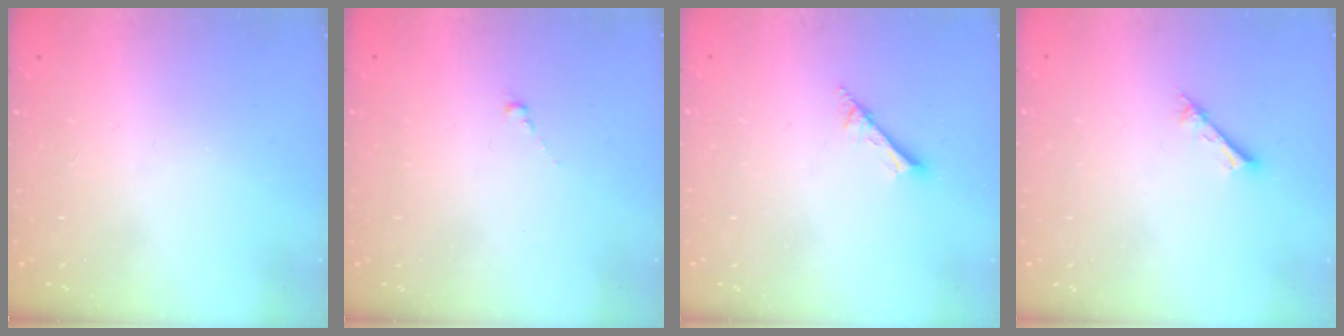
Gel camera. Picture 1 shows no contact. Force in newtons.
{"total": 0.0}
{"total": 2.0, "press": 2.0, "slide": 0.1}
{"total": 1.2, "press": 1.2, "slide": 0.1}